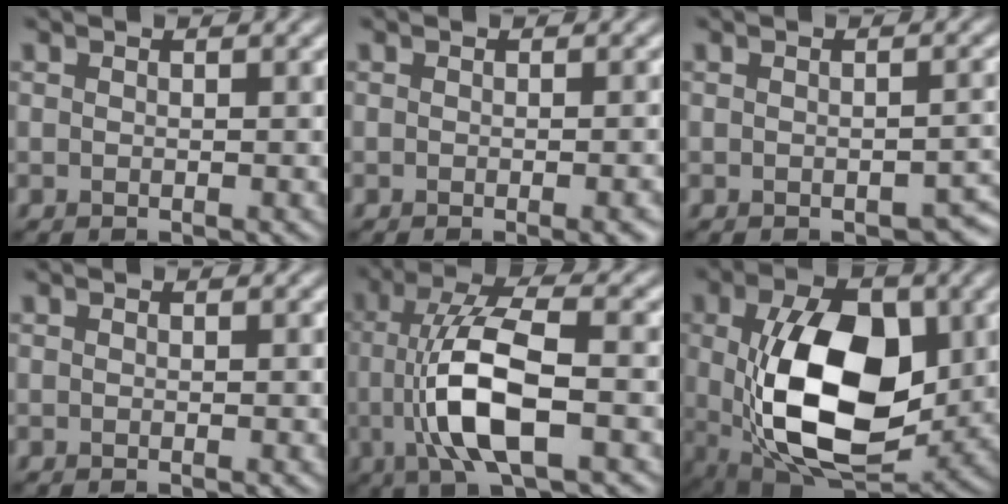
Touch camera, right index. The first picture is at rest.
{"total": 3.0, "force": [-1.0, 1.0, 2.7], "torque": [-0.017, 0.000, -0.008]}
{"total": 2.4, "force": [-1.2, 1.0, 1.8], "torque": [-0.023, 0.001, -0.010]}
{"total": 0.0}
{"total": 8.3, "force": [-0.9, 2.7, 7.8], "torque": [-0.150, 0.003, -0.018]}
{"total": 13.5, "force": [-0.1, 8.0, 10.8], "torque": [-0.198, -0.017, 0.012]}